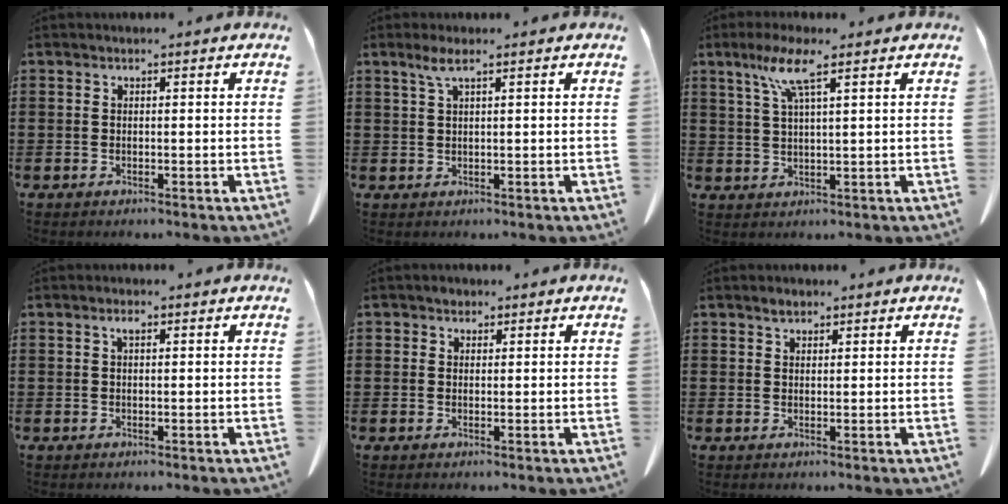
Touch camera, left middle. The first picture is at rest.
{"total": 2.3, "force": [1.3, 0.2, 2.0], "torque": [-0.042, 0.002, 0.022]}
{"total": 6.3, "force": [3.5, 0.5, 5.2], "torque": [-0.111, 0.008, 0.059]}
{"total": 1.3, "force": [0.4, 0.4, 1.1], "torque": [-0.024, 0.005, 0.006]}
{"total": 1.2, "force": [0.8, 0.8, 0.2], "torque": [-0.007, 0.004, 0.016]}
{"total": 1.5, "force": [1.3, 0.6, 0.5], "torque": [-0.005, -0.001, 0.022]}